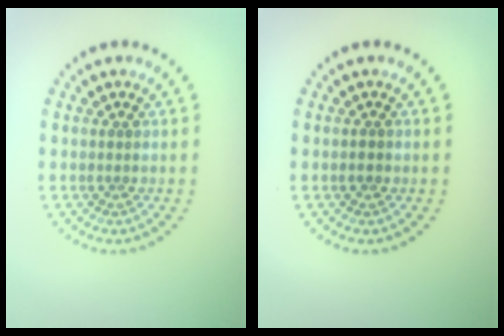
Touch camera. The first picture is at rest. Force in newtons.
{"total": 0.8, "press": 0.8, "slide": 0.1}